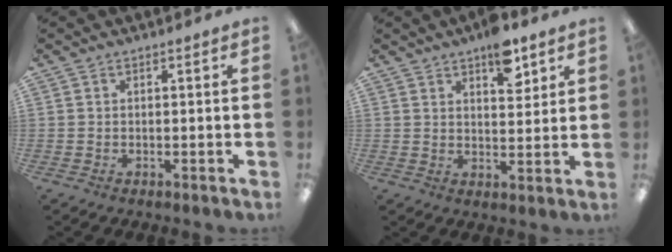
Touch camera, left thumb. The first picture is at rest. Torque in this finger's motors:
{"motor_torque": [1.04, 0.73, 0.65, -0.71, 0.02]}